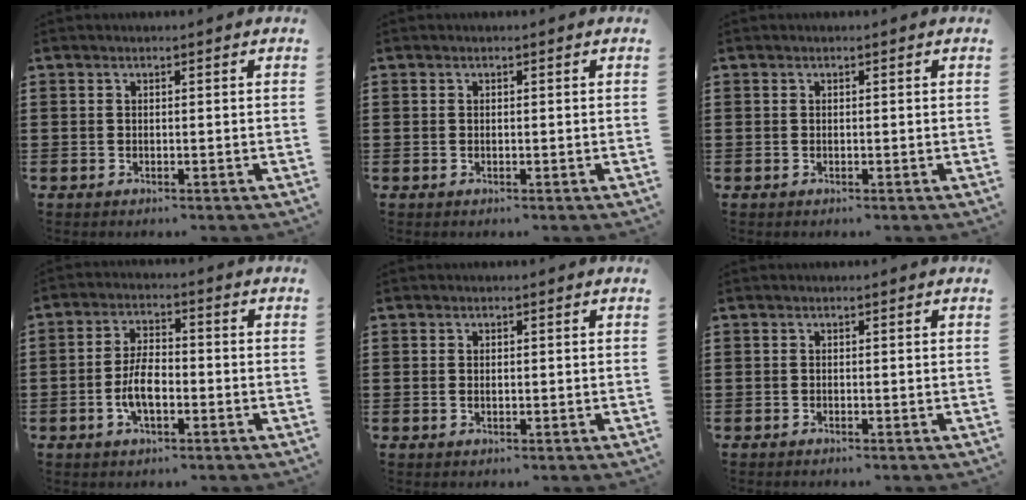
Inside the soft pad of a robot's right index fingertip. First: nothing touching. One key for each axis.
{"total": 0.0}
{"total": 0.0}
{"total": 5.7, "fx": -1.5, "fy": 2.6, "fz": 4.9, "tx": -0.110, "ty": -0.001, "tz": -0.034}
{"total": 0.8, "fx": 0.1, "fy": 0.4, "fz": 0.6, "tx": -0.014, "ty": 0.004, "tz": 0.001}
{"total": 0.0}